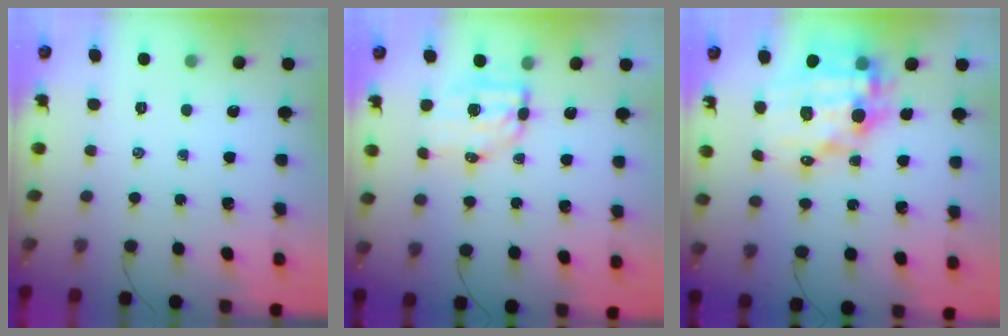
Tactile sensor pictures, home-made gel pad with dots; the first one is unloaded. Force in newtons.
{"total": 7.0, "press": 6.9, "slide": 1.0}
{"total": 15.6, "press": 15.1, "slide": 3.7}